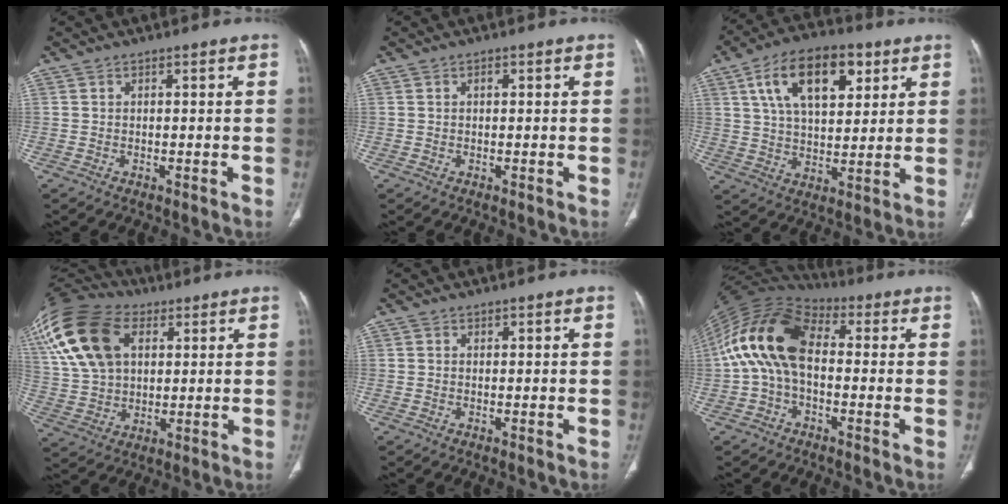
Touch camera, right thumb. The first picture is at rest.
{"total": 0.9, "force": [0.3, 0.5, 0.7], "torque": [-0.012, 0.003, 0.006]}
{"total": 17.0, "force": [7.1, 9.1, 12.4], "torque": [-0.177, -0.009, 0.119]}
{"total": 24.5, "force": [9.5, 15.8, 16.2], "torque": [-0.362, 0.030, 0.180]}
{"total": 0.0}
{"total": 15.1, "force": [0.5, 9.1, 12.0], "torque": [-0.227, 0.039, -0.004]}